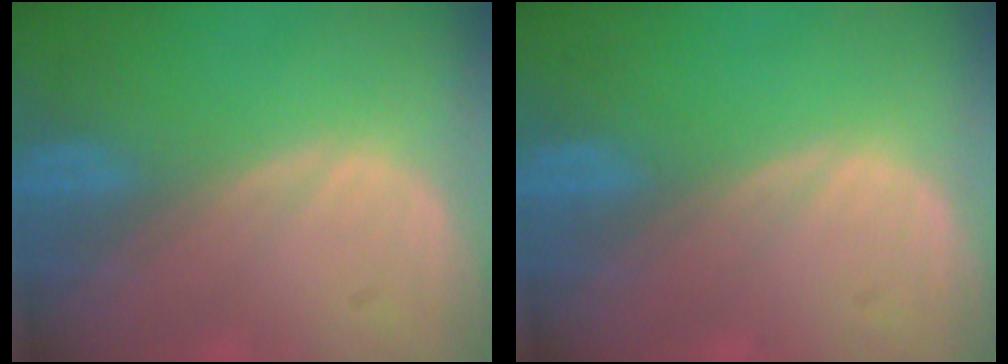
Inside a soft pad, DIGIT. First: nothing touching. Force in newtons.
{"total": 0.0}